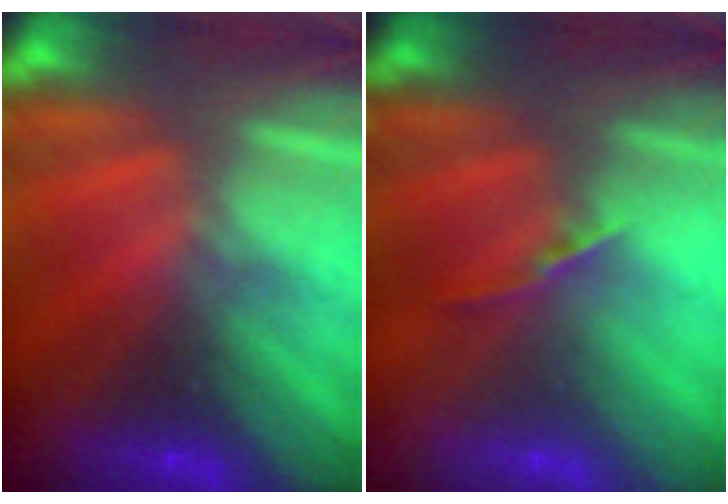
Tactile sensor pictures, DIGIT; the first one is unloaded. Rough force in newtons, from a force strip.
{"total": 1.8}